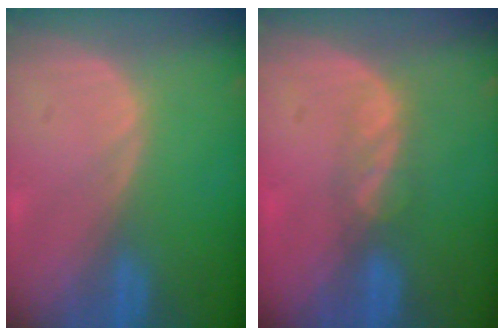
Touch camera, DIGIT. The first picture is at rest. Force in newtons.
{"total": 3.1, "press": 2.7, "slide": 1.6}